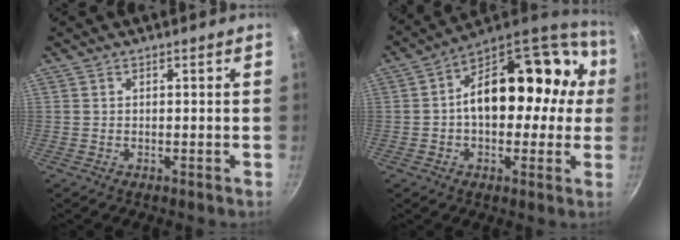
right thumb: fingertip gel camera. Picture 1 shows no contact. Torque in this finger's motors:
{"motor_torque": [1.43, 3.58, 0.96, -0.86, 0.43]}